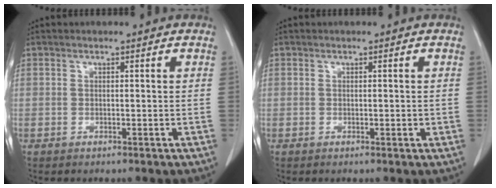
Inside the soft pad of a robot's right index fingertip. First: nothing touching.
{"total": 1.0, "force": [0.0, 0.6, 0.8], "torque": [-0.009, 0.000, 0.003]}